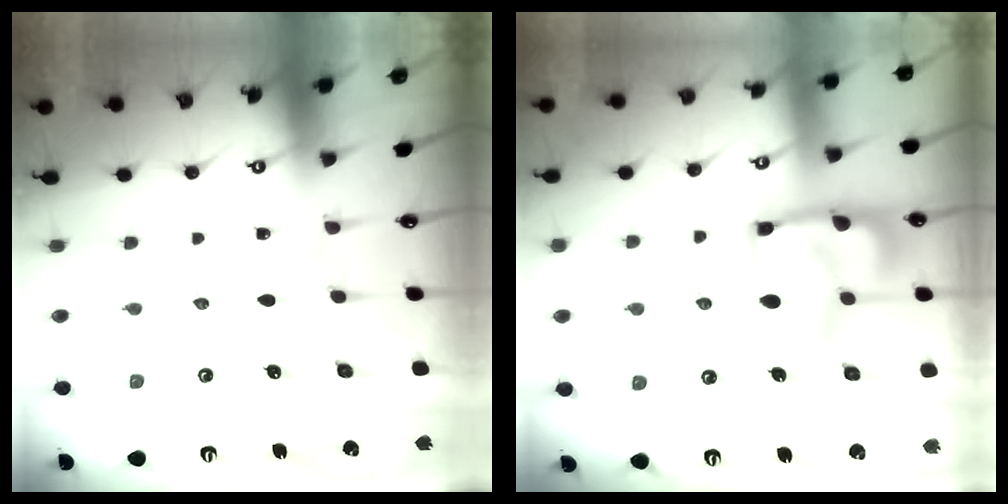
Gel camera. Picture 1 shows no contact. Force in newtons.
{"total": 12.6, "press": 12.5, "slide": 2.1}